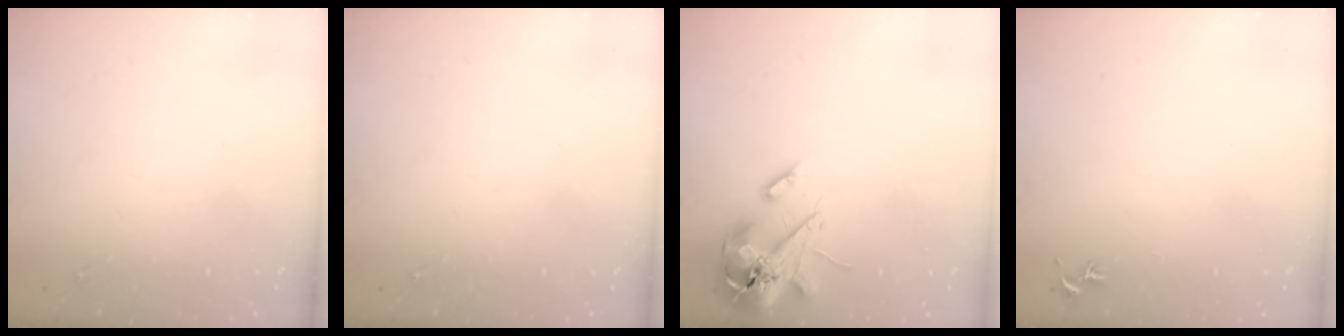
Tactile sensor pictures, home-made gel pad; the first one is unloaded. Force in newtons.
{"total": 0.0}
{"total": 14.6, "press": 14.4, "slide": 2.4}
{"total": 0.0}